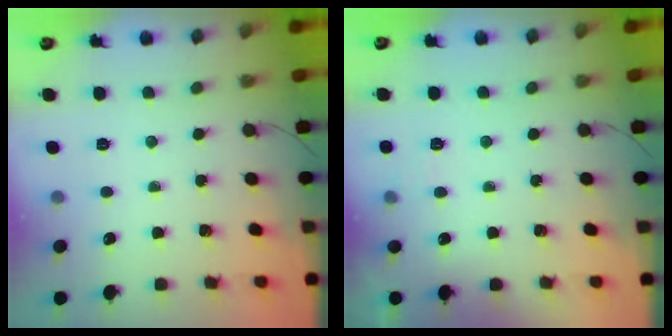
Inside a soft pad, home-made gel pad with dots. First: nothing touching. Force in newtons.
{"total": 3.1, "press": 2.7, "slide": 1.6}